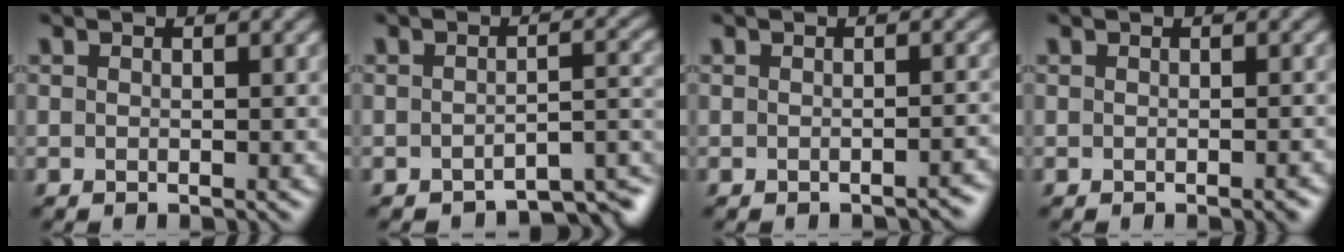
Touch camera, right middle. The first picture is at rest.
{"total": 3.9, "force": [-3.5, 0.8, 1.5], "torque": [-0.013, -0.001, -0.040]}
{"total": 1.3, "force": [-1.2, 0.2, 0.5], "torque": [-0.003, 0.004, -0.014]}
{"total": 1.2, "force": [-0.6, 0.3, 1.0], "torque": [-0.010, -0.001, -0.008]}